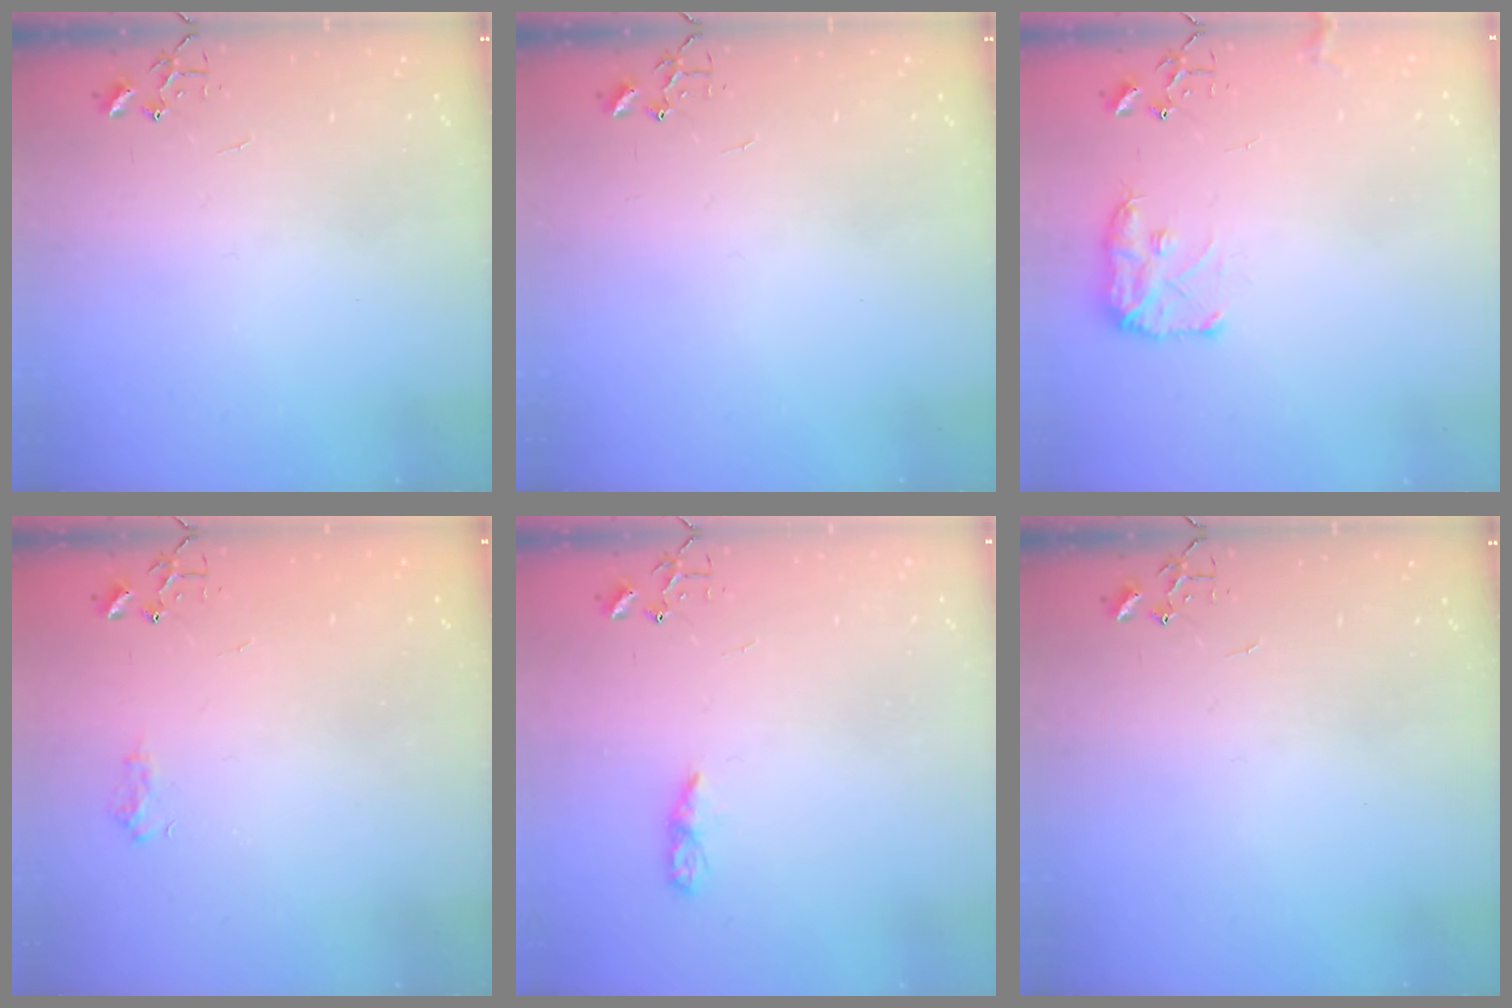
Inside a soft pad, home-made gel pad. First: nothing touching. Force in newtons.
{"total": 0.0}
{"total": 8.9, "press": 8.8, "slide": 0.6}
{"total": 6.6, "press": 6.6, "slide": 0.8}
{"total": 5.1, "press": 5.1, "slide": 0.6}
{"total": 0.0}